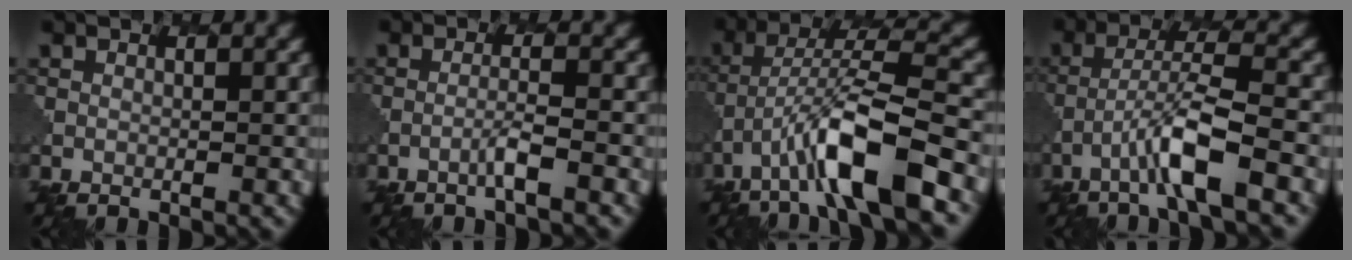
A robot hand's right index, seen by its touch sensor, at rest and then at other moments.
{"total": 1.6, "force": [-0.8, -0.1, 1.4], "torque": [-0.022, 0.009, -0.023]}
{"total": 9.2, "force": [-4.5, 2.2, 7.7], "torque": [-0.142, 0.011, -0.081]}
{"total": 5.3, "force": [-2.8, 0.6, 4.5], "torque": [-0.084, 0.009, -0.054]}